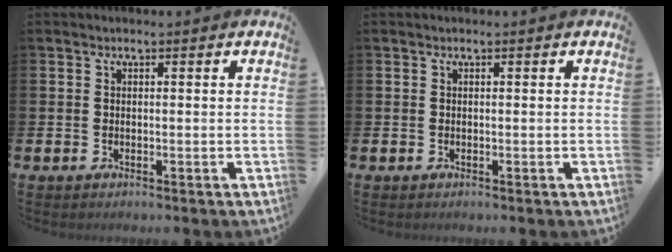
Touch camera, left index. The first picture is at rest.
{"total": 0.0}